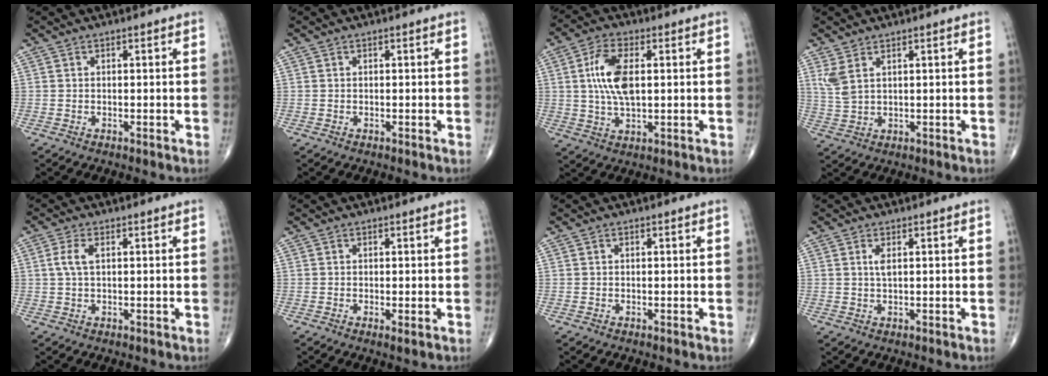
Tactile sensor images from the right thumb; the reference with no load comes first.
{"total": 0.0}
{"total": 9.6, "force": [1.4, 4.6, 8.3], "torque": [-0.165, 0.000, 0.026]}
{"total": 4.1, "force": [2.1, 1.7, 3.1], "torque": [-0.073, -0.004, 0.054]}
{"total": 3.2, "force": [0.7, 1.4, 2.8], "torque": [-0.071, 0.009, 0.015]}
{"total": 0.9, "force": [-0.2, 0.1, 0.9], "torque": [-0.018, -0.004, -0.004]}
{"total": 0.0}
{"total": 1.5, "force": [0.5, 0.4, 1.4], "torque": [-0.030, -0.001, 0.011]}